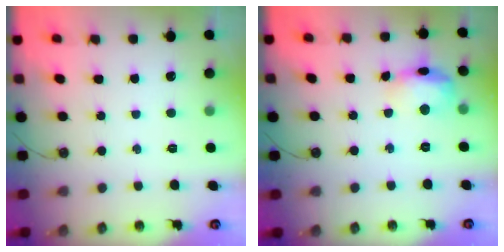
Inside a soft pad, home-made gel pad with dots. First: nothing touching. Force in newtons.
{"total": 11.8, "press": 10.8, "slide": 4.8}